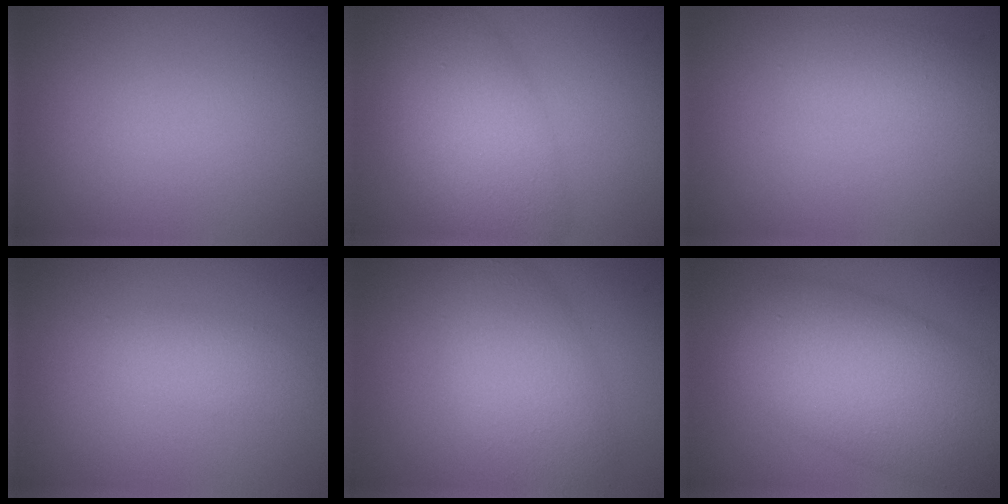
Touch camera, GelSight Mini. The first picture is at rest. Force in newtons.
{"total": 6.9, "press": 6.9, "slide": 0.2}
{"total": 2.1, "press": 2.1, "slide": 0.1}
{"total": 2.1, "press": 2.1, "slide": 0.1}
{"total": 5.8, "press": 5.8, "slide": 0.2}
{"total": 10.3, "press": 10.3, "slide": 0.3}